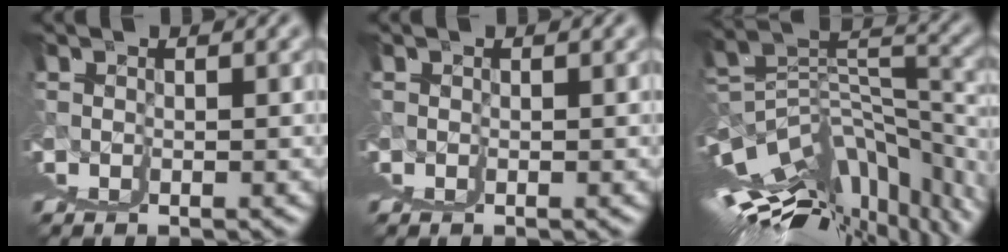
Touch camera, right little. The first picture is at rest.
{"total": 0.0}
{"total": 10.4, "force": [0.5, 0.8, 10.4], "torque": [-0.139, 0.010, 0.032]}